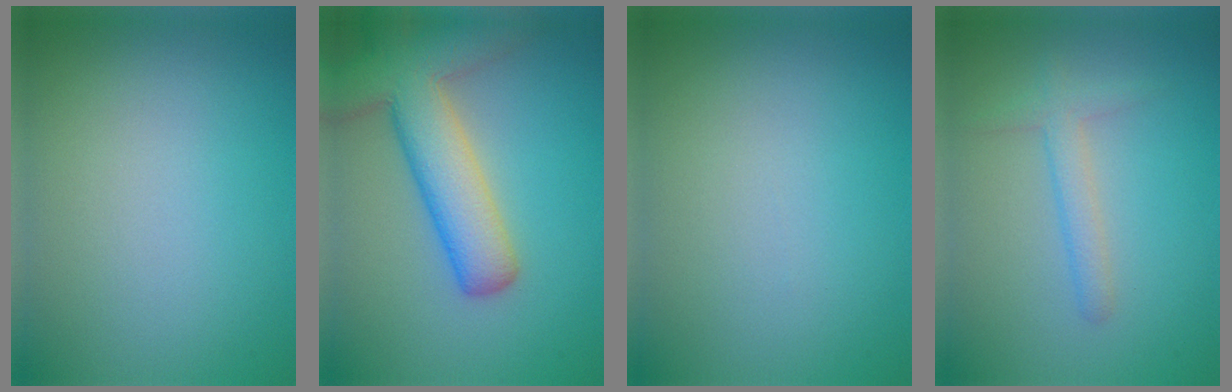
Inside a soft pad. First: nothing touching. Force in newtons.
{"total": 8.2, "press": 8.2, "slide": 0.5}
{"total": 0.0}
{"total": 2.0, "press": 2.0, "slide": 0.1}